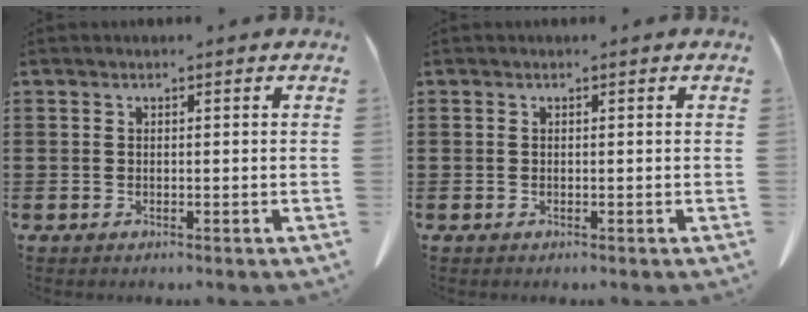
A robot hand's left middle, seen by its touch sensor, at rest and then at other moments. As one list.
[{"total": 0.0}]